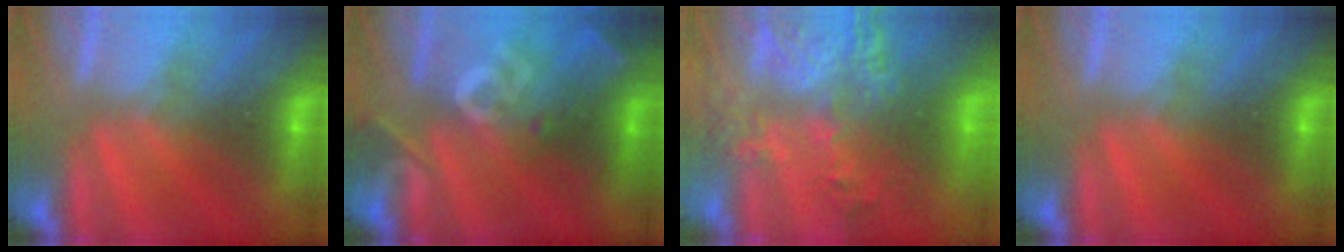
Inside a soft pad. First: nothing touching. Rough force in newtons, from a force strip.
{"total": 2.5}
{"total": 9.6}
{"total": 0.0}